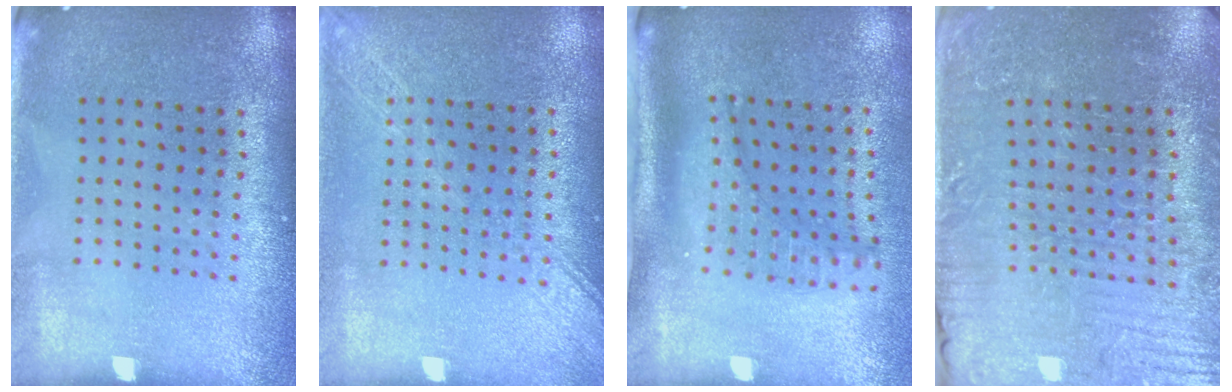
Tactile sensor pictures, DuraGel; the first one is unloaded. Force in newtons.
{"total": 1.6, "press": 1.6, "slide": 0.4}
{"total": 1.6, "press": 1.3, "slide": 0.9}
{"total": 4.0, "press": 4.0, "slide": 0.3}